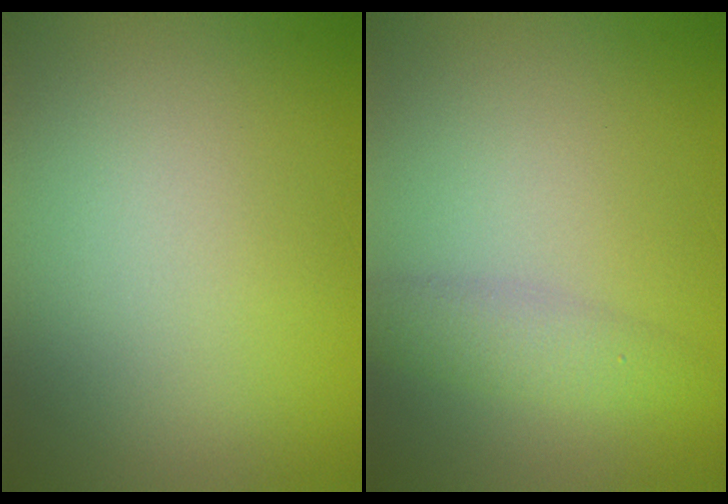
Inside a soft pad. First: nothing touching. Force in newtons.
{"total": 2.5, "press": 2.5, "slide": 0.0}